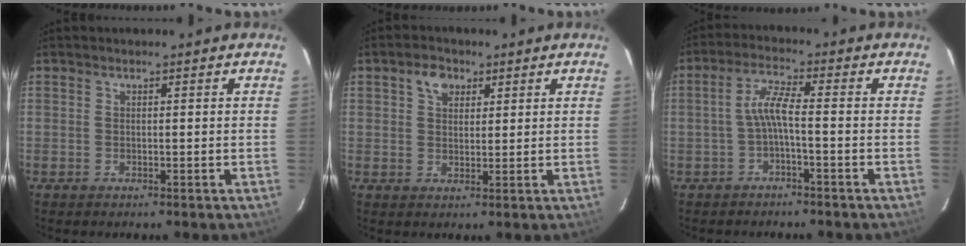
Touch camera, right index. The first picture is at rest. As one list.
[{"total": 3.9, "force": [2.0, 2.8, 1.9], "torque": [-0.029, 0.013, 0.035]}, {"total": 3.9, "force": [-1.6, 0.1, 3.5], "torque": [-0.082, 0.010, -0.031]}]